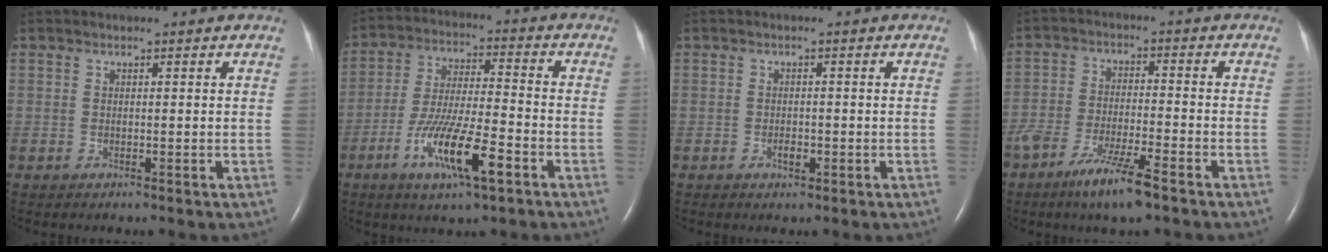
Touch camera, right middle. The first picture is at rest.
{"total": 12.2, "force": [-5.7, 1.7, 10.6], "torque": [-0.205, -0.013, -0.103]}
{"total": 1.4, "force": [-0.6, 0.7, 1.0], "torque": [-0.019, 0.001, -0.009]}
{"total": 8.5, "force": [-5.8, 0.7, 6.2], "torque": [-0.123, -0.018, -0.107]}